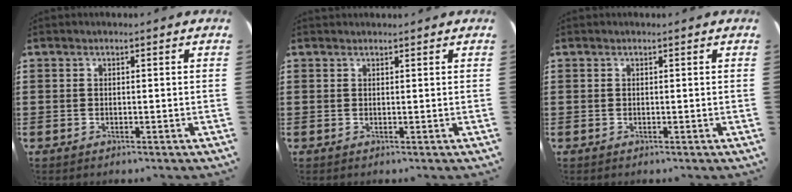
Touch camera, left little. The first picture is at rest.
{"total": 0.7, "force": [0.7, 0.1, 0.0], "torque": [0.008, -0.002, 0.012]}
{"total": 0.0}